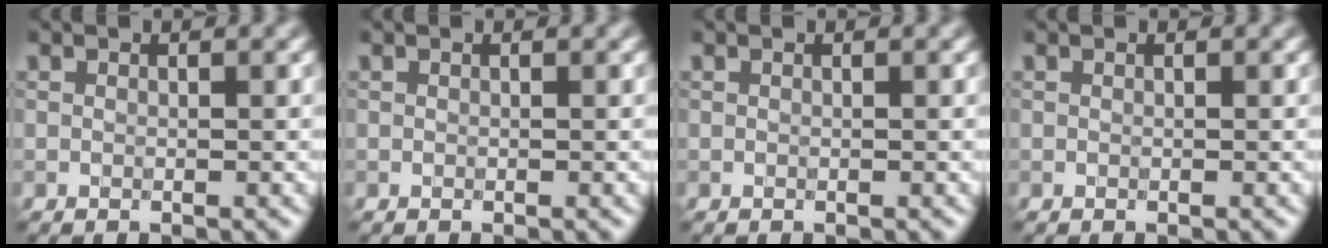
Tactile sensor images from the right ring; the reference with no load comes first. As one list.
[{"total": 0.0}, {"total": 0.0}, {"total": 0.0}]